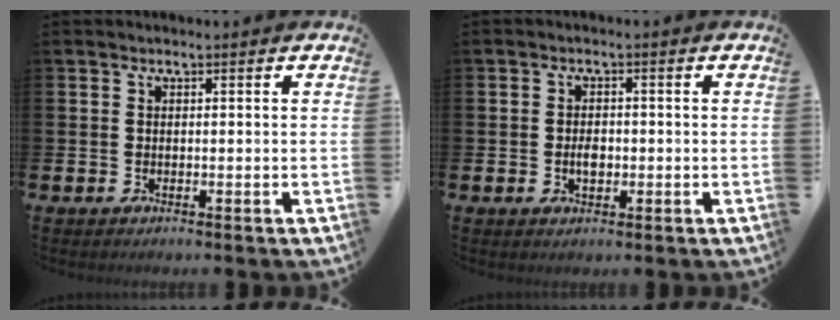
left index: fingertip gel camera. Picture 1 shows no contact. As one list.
[{"total": 2.4, "force": [-0.3, 1.5, 1.8], "torque": [-0.025, 0.000, -0.009]}]